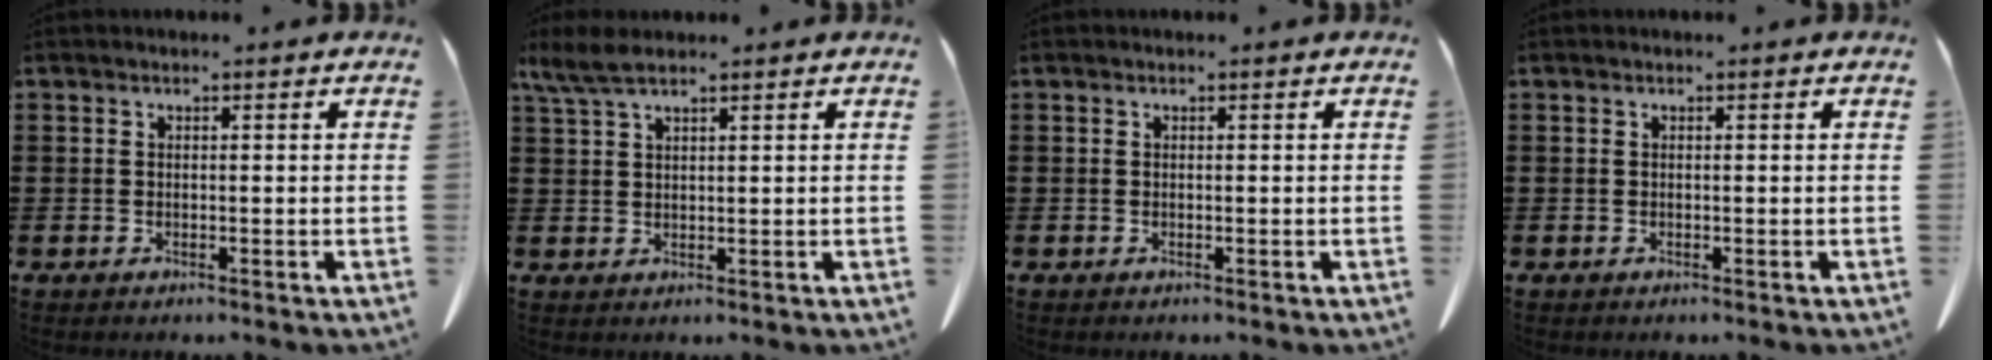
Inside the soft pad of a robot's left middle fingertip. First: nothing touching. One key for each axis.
{"total": 4.2, "fx": 2.9, "fy": 1.0, "fz": 2.8, "tx": -0.069, "ty": -0.002, "tz": 0.052}
{"total": 0.0}
{"total": 0.0}